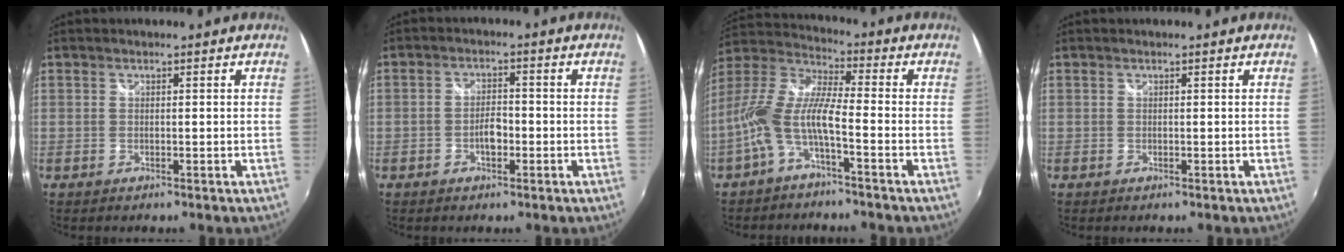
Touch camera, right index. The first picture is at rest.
{"total": 3.6, "force": [-1.5, 1.8, 2.7], "torque": [-0.052, 0.005, -0.026]}
{"total": 9.8, "force": [-3.9, 1.7, 8.8], "torque": [-0.193, 0.006, -0.078]}
{"total": 0.0}